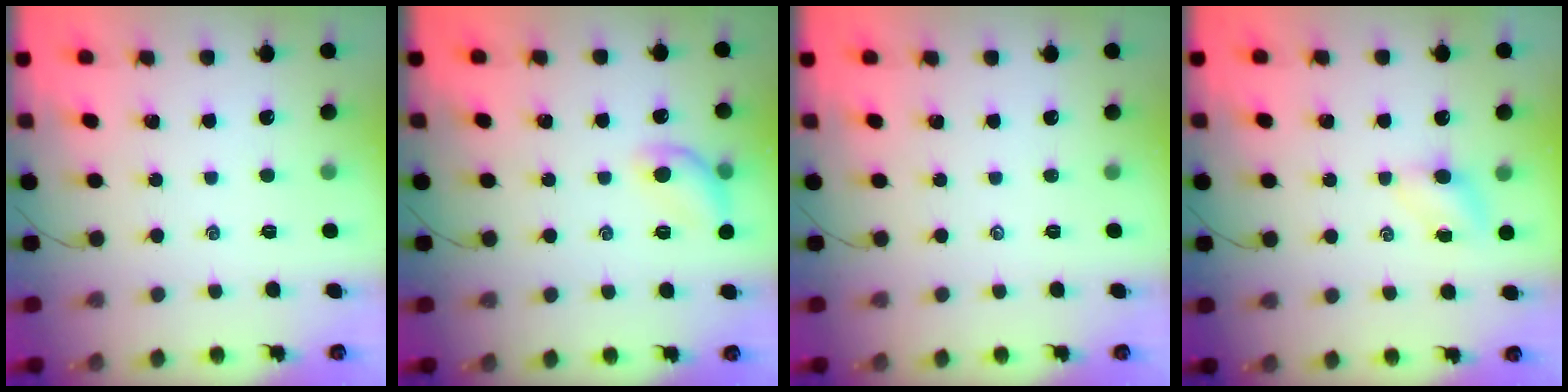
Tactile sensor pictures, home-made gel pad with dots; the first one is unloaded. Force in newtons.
{"total": 9.6, "press": 9.6, "slide": 0.4}
{"total": 0.0}
{"total": 4.2, "press": 4.0, "slide": 1.1}